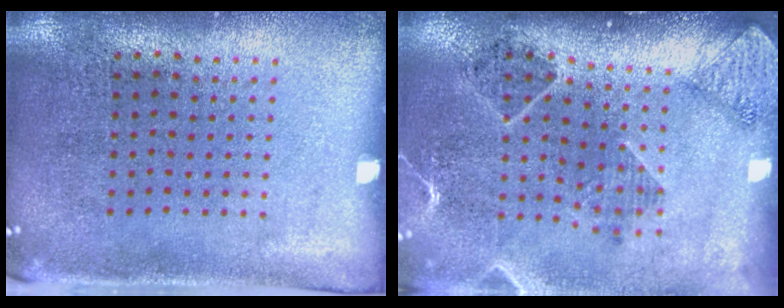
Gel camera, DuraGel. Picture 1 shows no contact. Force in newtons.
{"total": 1.5, "press": 1.5, "slide": 0.2}